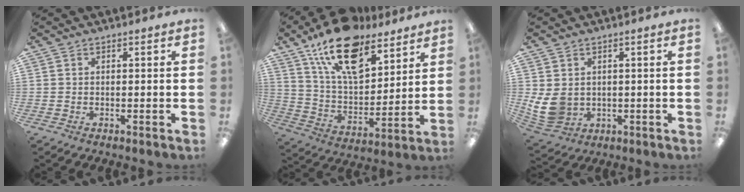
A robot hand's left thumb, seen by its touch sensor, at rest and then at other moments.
{"total": 19.8, "force": [13.5, 9.1, 11.3], "torque": [-0.196, -0.069, 0.238]}
{"total": 8.2, "force": [1.6, 6.4, 4.8], "torque": [-0.114, -0.007, 0.035]}